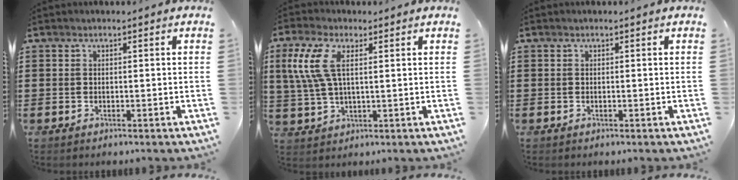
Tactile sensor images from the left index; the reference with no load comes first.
{"total": 7.2, "force": [2.6, 3.1, 5.9], "torque": [-0.148, 0.002, 0.040]}
{"total": 0.0}